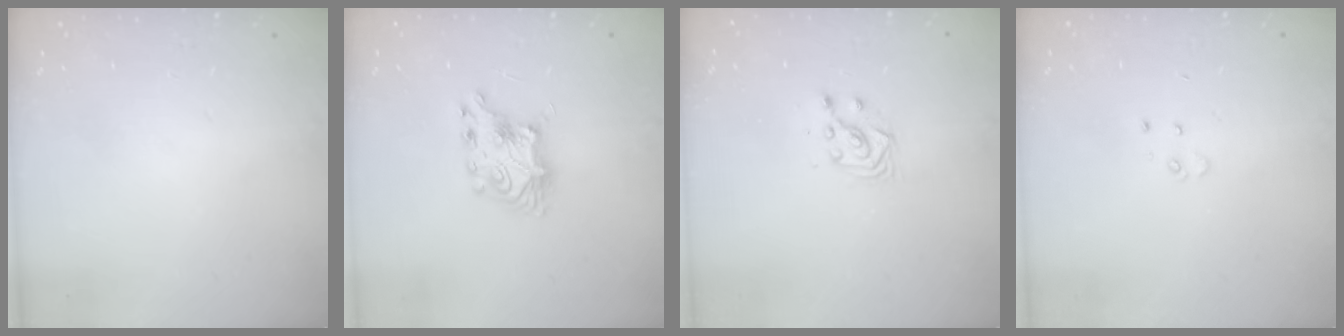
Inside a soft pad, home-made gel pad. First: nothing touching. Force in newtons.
{"total": 8.2, "press": 8.1, "slide": 0.8}
{"total": 3.5, "press": 3.4, "slide": 1.1}
{"total": 3.5, "press": 3.4, "slide": 0.4}